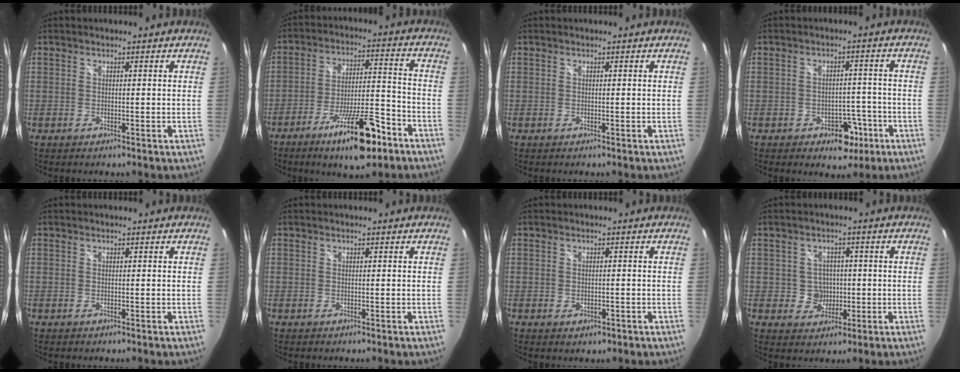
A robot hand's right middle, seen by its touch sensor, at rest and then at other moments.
{"total": 14.8, "force": [-9.5, 3.6, 10.8], "torque": [-0.190, -0.011, -0.148]}
{"total": 0.0}
{"total": 5.7, "force": [-2.9, 4.1, 2.7], "torque": [-0.048, 0.012, -0.026]}
{"total": 0.0}
{"total": 0.0}
{"total": 2.1, "force": [-0.9, 1.5, 1.3], "torque": [-0.022, -0.005, -0.011]}
{"total": 4.5, "force": [-0.4, 4.4, 0.9], "torque": [-0.021, 0.010, 0.003]}